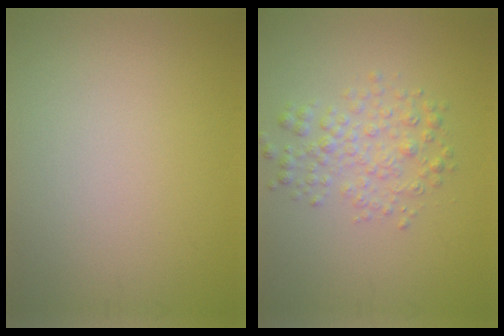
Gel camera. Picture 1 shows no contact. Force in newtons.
{"total": 2.8, "press": 2.8, "slide": 0.0}